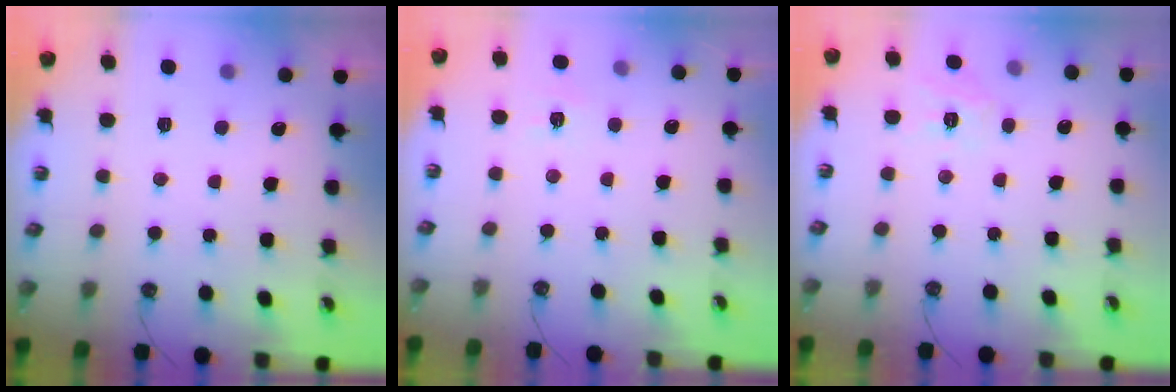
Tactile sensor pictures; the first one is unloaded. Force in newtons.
{"total": 5.5, "press": 5.4, "slide": 0.5}
{"total": 7.5, "press": 7.4, "slide": 0.5}